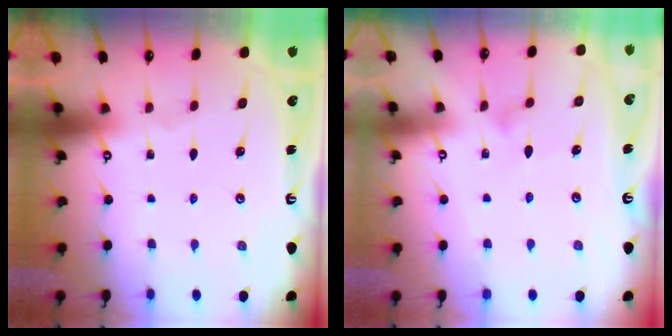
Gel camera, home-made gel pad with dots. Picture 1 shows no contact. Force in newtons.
{"total": 5.4, "press": 5.4, "slide": 0.3}